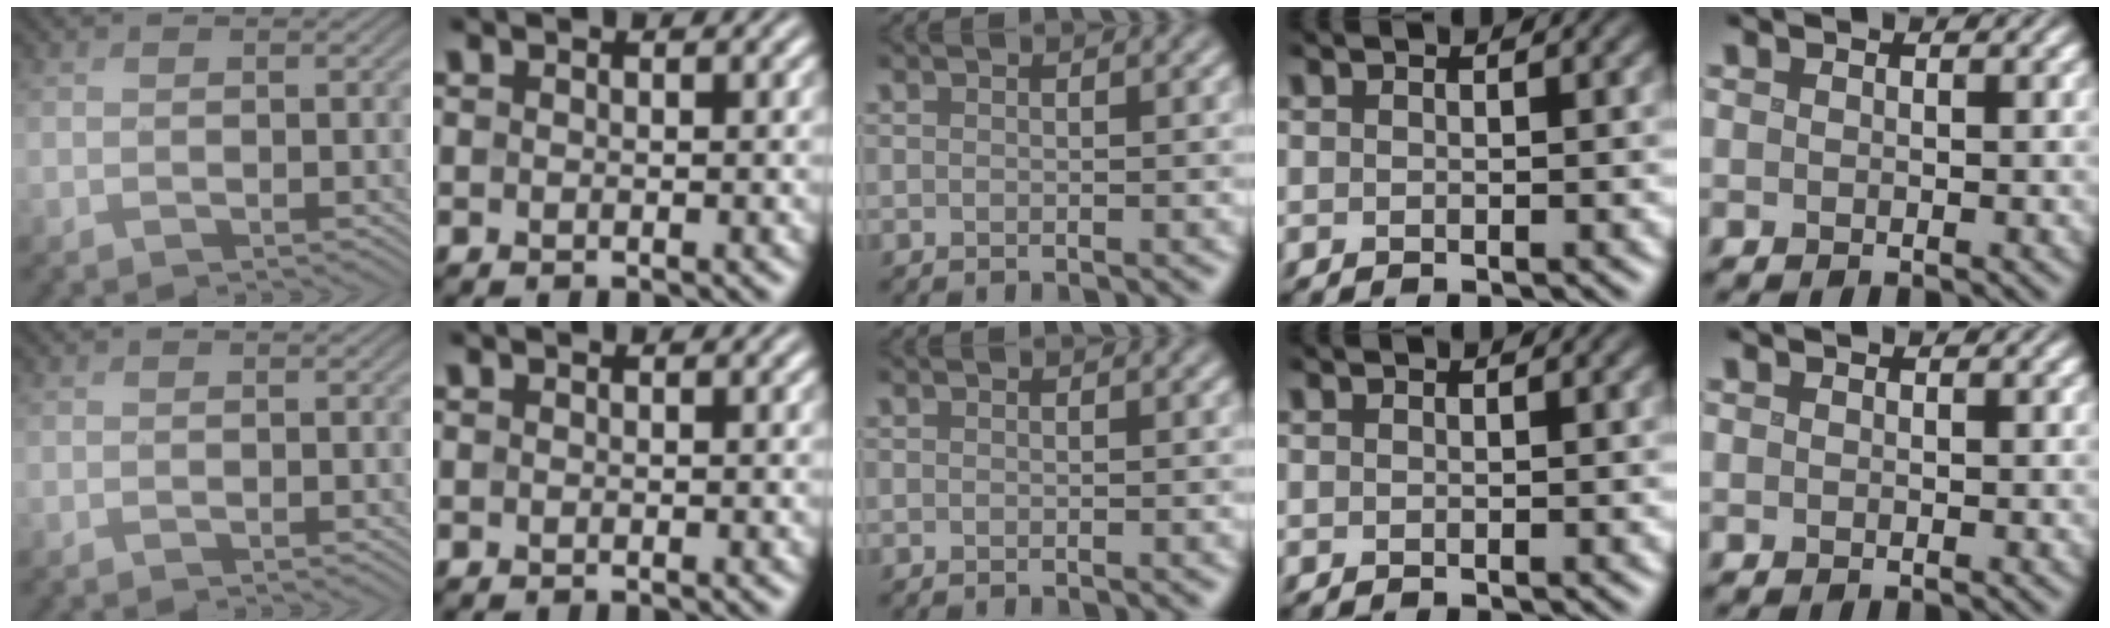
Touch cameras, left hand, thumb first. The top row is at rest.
{}